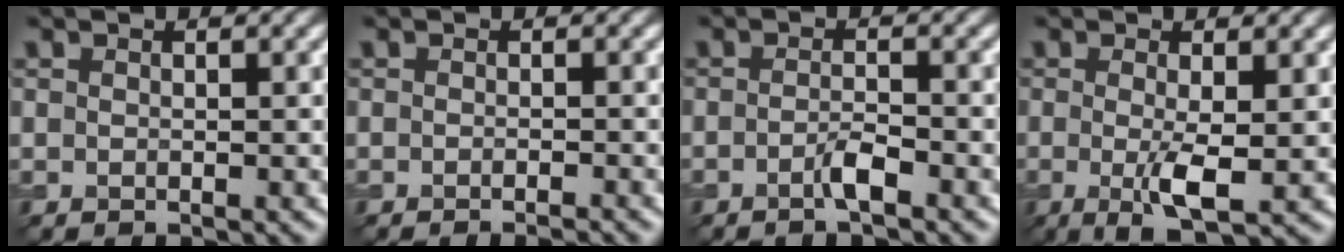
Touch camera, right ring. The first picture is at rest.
{"total": 1.5, "force": [-1.1, 0.3, 1.1], "torque": [-0.006, -0.002, -0.021]}
{"total": 1.8, "force": [-1.0, 0.2, 1.4], "torque": [-0.027, 0.003, -0.023]}
{"total": 3.8, "force": [-0.4, 0.7, 3.7], "torque": [-0.073, -0.013, -0.005]}